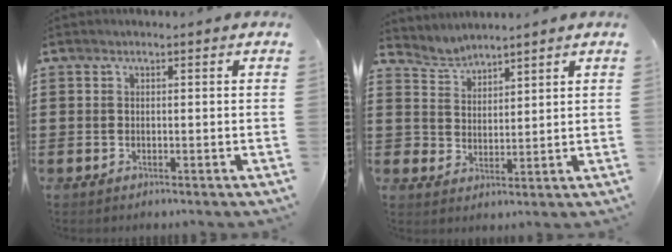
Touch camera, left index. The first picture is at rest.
{"total": 3.4, "force": [3.2, 0.9, -0.8], "torque": [-0.004, -0.013, 0.057]}